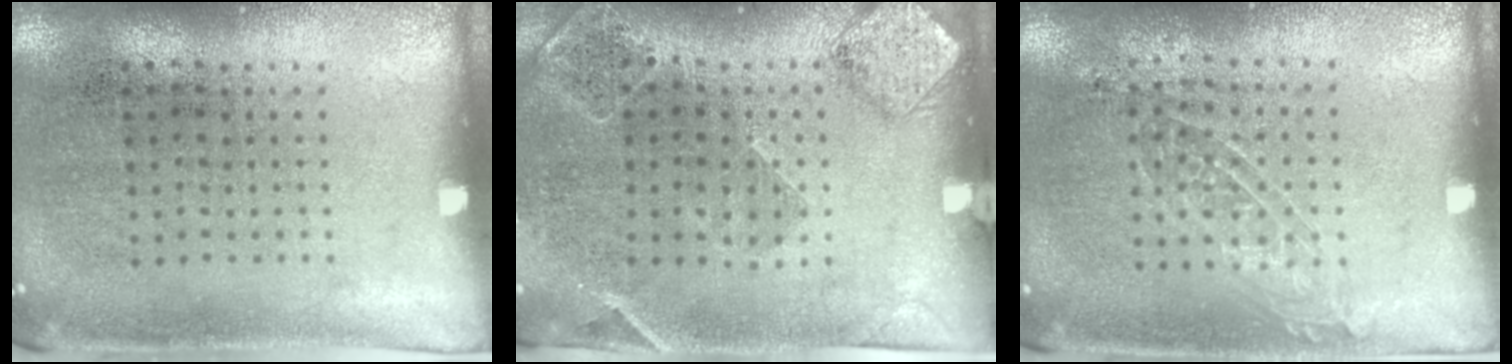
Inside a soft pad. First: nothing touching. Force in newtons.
{"total": 1.6, "press": 1.6, "slide": 0.3}
{"total": 1.1, "press": 1.0, "slide": 0.3}